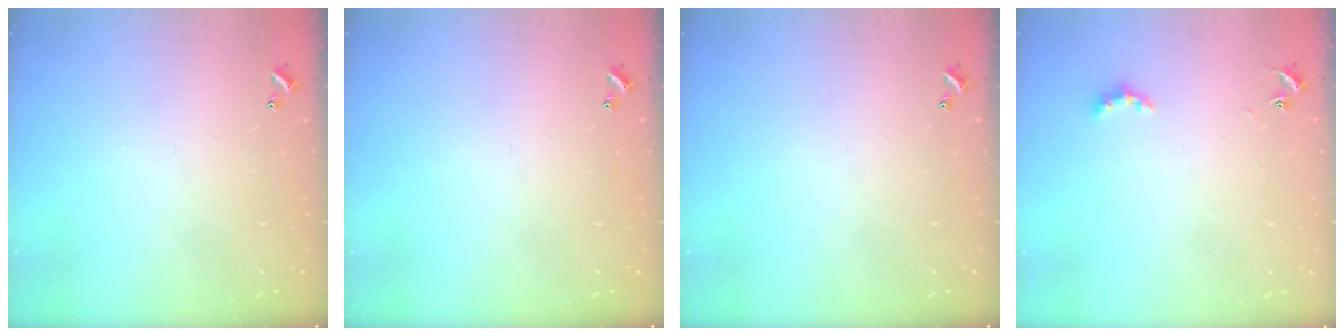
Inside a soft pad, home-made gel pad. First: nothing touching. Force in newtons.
{"total": 0.0}
{"total": 0.0}
{"total": 3.1, "press": 3.0, "slide": 0.6}